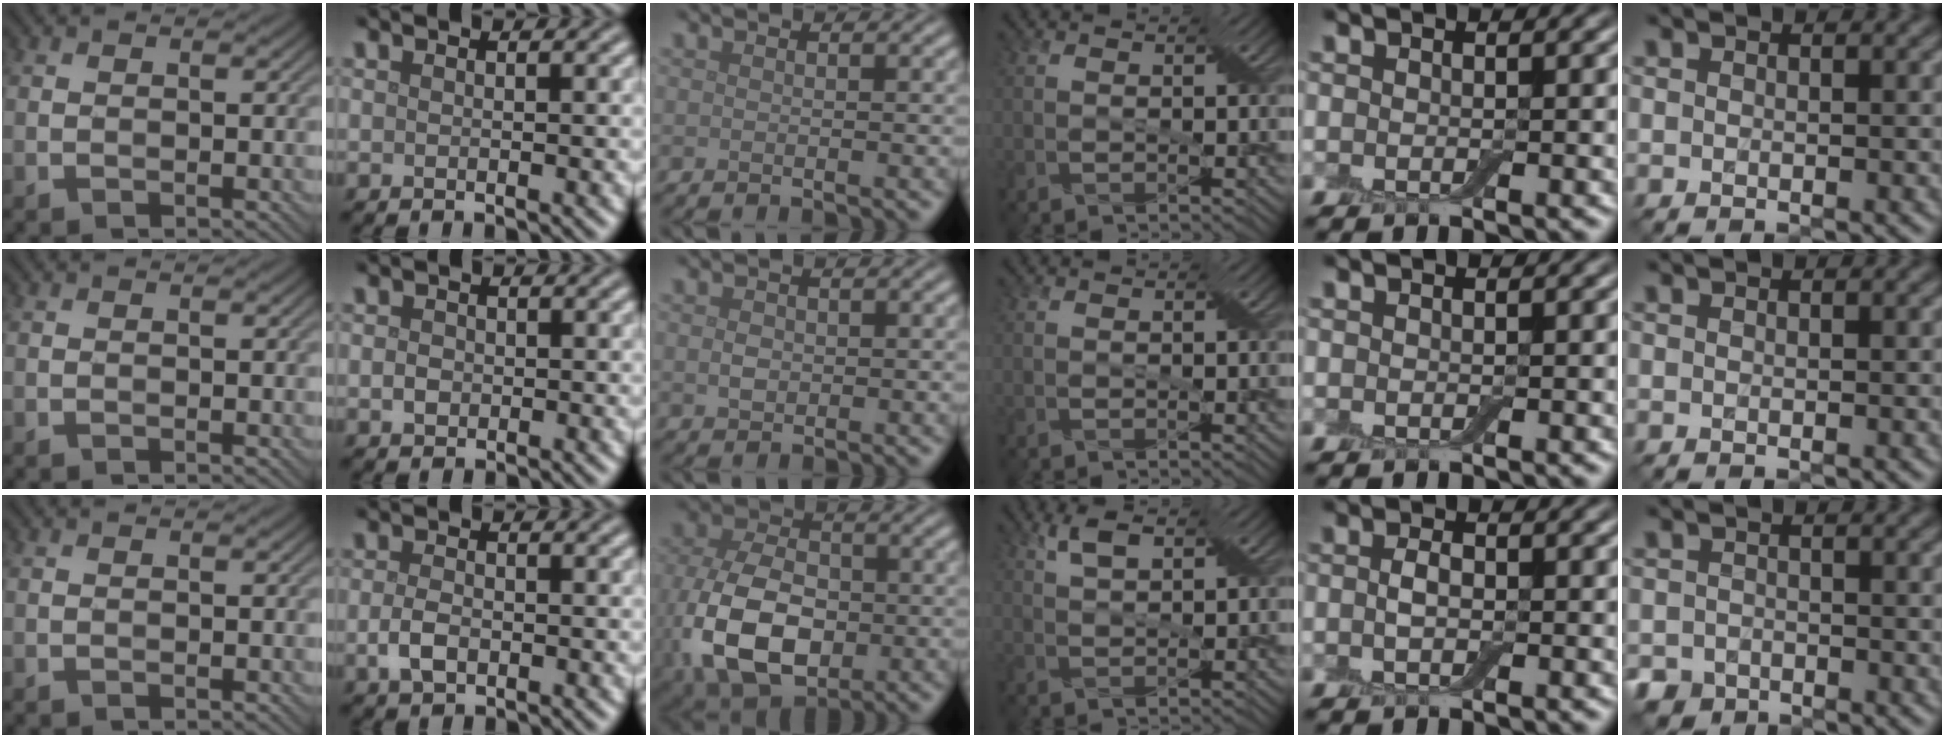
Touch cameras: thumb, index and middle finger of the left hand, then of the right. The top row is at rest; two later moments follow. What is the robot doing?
{"motion": "fold", "object": "apron"}